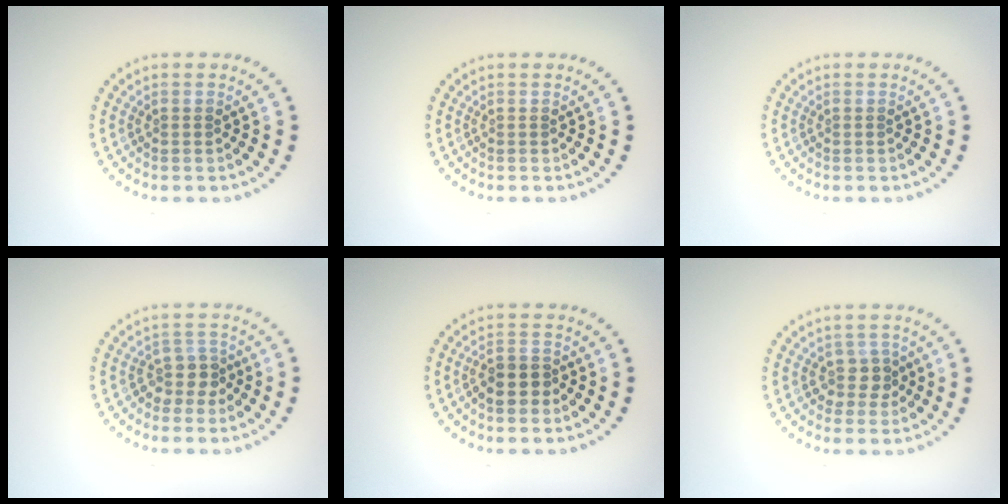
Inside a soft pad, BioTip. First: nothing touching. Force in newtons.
{"total": 0.0}
{"total": 0.0}
{"total": 2.2, "press": 1.7, "slide": 1.4}
{"total": 2.6, "press": 2.3, "slide": 1.0}
{"total": 2.0, "press": 1.7, "slide": 1.2}